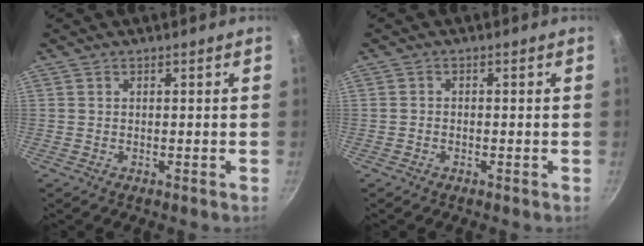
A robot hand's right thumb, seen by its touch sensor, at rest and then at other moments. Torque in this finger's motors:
{"motor_torque": [-0.15, -0.02, -0.20, -0.18, -0.02]}